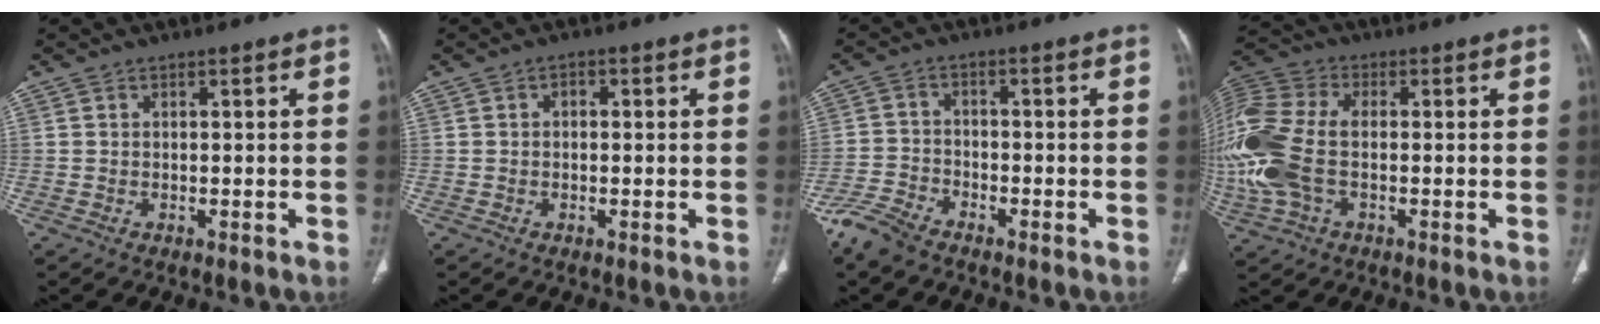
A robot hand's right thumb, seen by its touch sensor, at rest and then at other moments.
{"total": 1.5, "force": [0.2, 1.0, 1.1], "torque": [-0.018, 0.009, 0.003]}
{"total": 6.3, "force": [-5.0, 2.5, 2.7], "torque": [-0.067, 0.006, -0.104]}
{"total": 19.0, "force": [-1.5, 11.5, 15.0], "torque": [-0.391, 0.009, -0.024]}